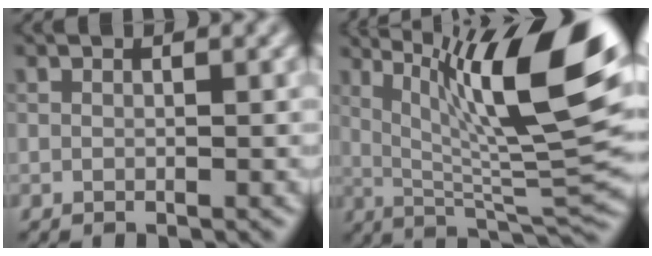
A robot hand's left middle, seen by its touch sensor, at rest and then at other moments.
{"total": 13.8, "force": [5.1, 2.9, 12.4], "torque": [-0.191, 0.005, 0.088]}